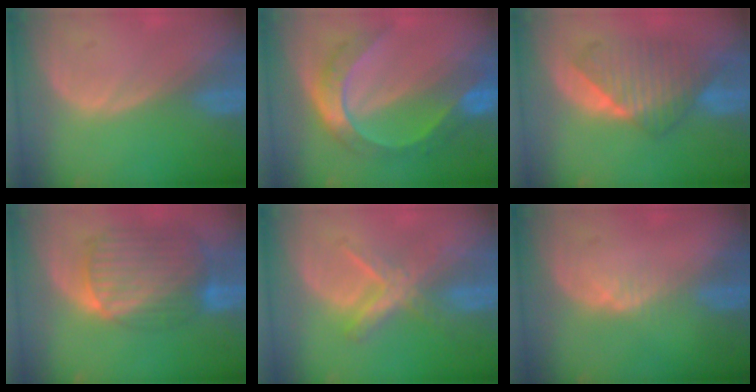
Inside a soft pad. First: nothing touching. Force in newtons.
{"total": 8.3, "press": 8.3, "slide": 0.9}
{"total": 7.6, "press": 7.5, "slide": 0.7}
{"total": 10.5, "press": 8.8, "slide": 5.6}
{"total": 5.5, "press": 5.3, "slide": 1.7}
{"total": 1.7, "press": 1.5, "slide": 0.8}